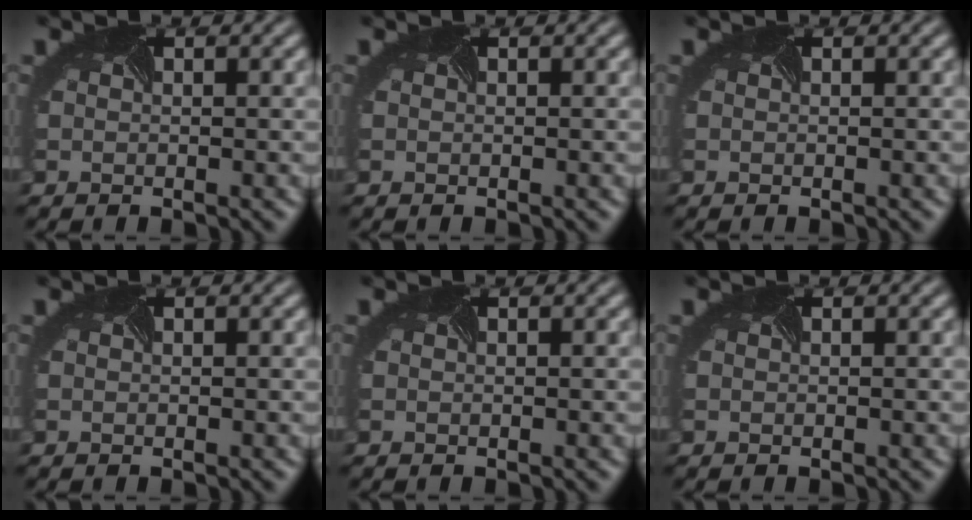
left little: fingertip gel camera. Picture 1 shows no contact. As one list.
[{"total": 0.0}, {"total": 0.0}, {"total": 0.0}, {"total": 0.0}, {"total": 0.0}]